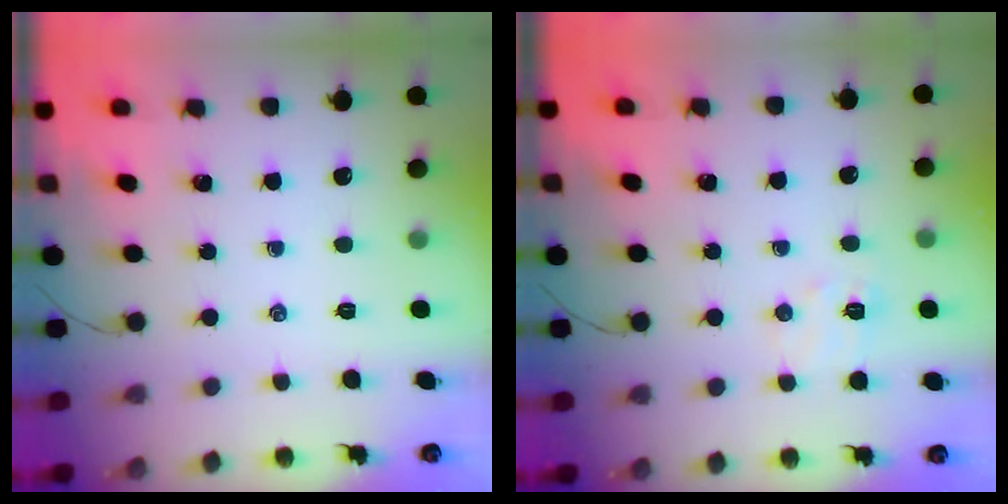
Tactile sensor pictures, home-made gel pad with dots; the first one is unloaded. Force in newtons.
{"total": 5.9, "press": 5.8, "slide": 1.3}